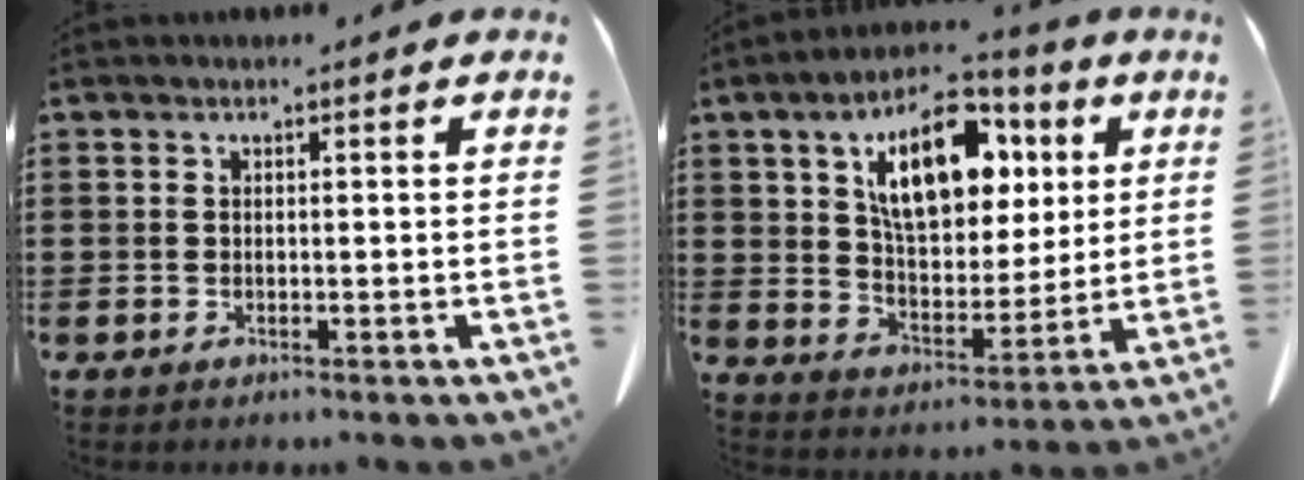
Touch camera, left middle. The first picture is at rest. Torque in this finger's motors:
{"motor_torque": [2.14, 0.00, 1.05, 0.21]}